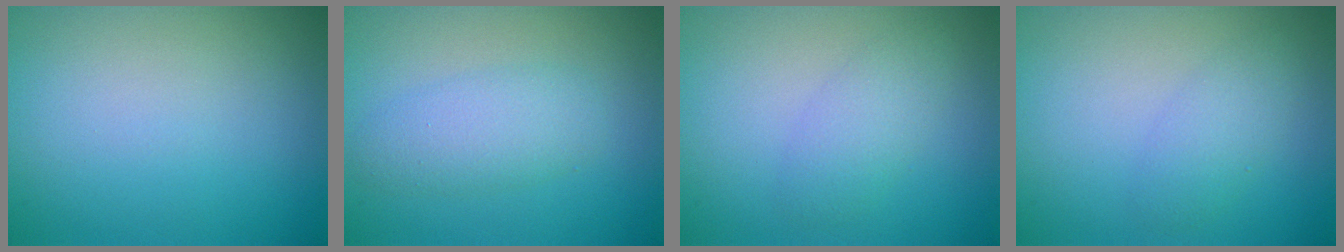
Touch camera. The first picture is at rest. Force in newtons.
{"total": 2.4, "press": 2.3, "slide": 0.1}
{"total": 2.3, "press": 2.3, "slide": 0.0}
{"total": 2.1, "press": 2.1, "slide": 0.1}